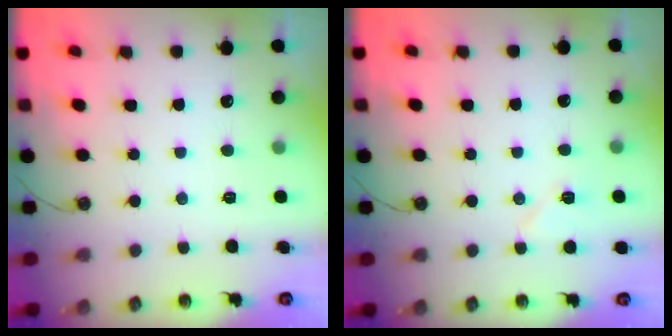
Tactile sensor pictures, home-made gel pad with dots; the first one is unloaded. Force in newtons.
{"total": 6.0, "press": 6.0, "slide": 0.4}